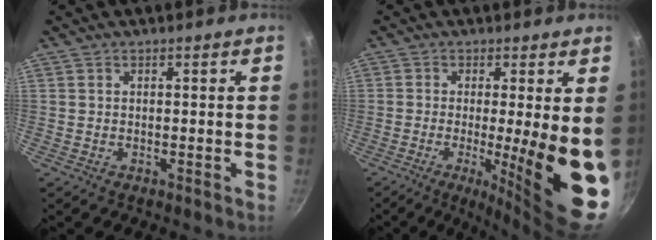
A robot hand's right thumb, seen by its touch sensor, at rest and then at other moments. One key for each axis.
{"total": 15.5, "fx": -1.8, "fy": 3.2, "fz": 15.0, "tx": -0.198, "ty": -0.028, "tz": -0.017}